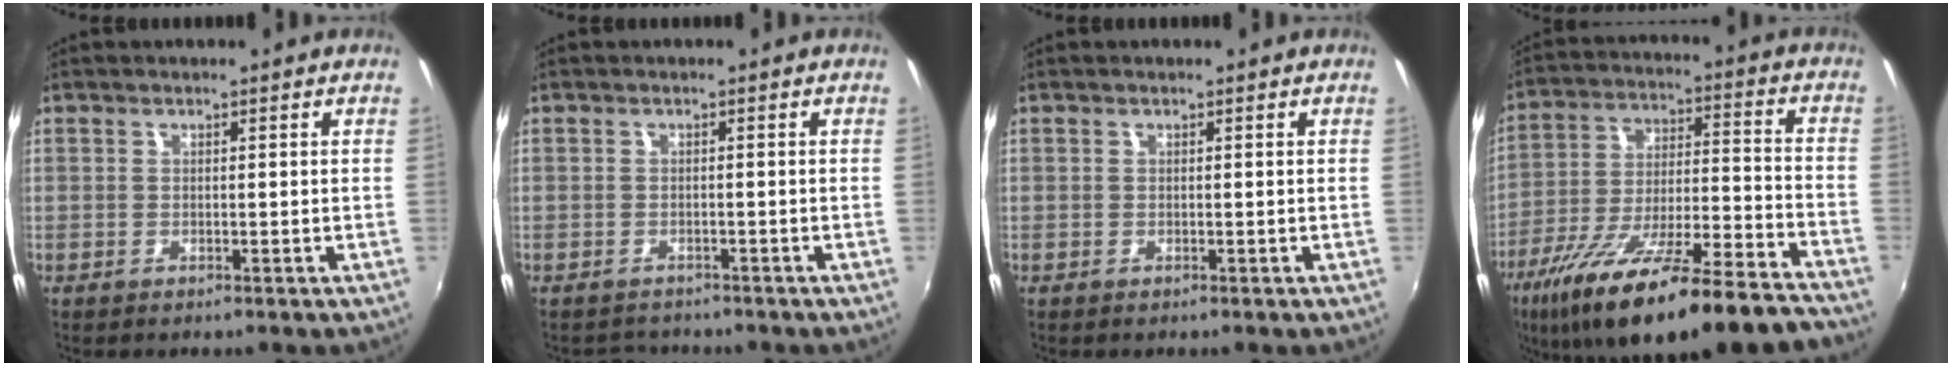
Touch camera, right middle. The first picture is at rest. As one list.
[{"total": 2.5, "force": [-2.3, 0.9, 0.0], "torque": [-0.007, 0.001, -0.037]}, {"total": 0.0}, {"total": 27.0, "force": [-21.3, 4.7, 15.9], "torque": [-0.276, -0.057, -0.320]}]